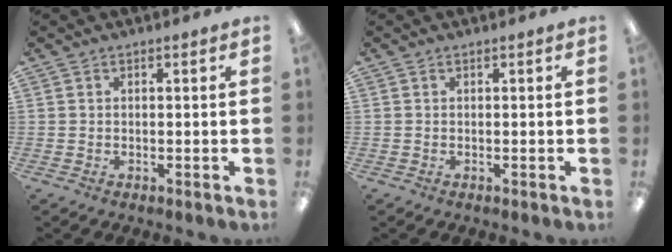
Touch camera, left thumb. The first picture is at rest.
{"total": 0.0}